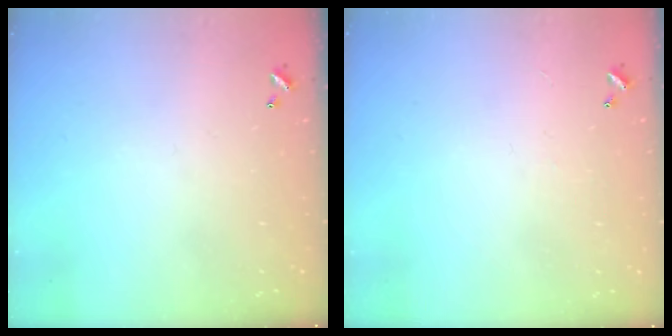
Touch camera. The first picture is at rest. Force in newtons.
{"total": 0.6, "press": 0.2, "slide": 0.6}